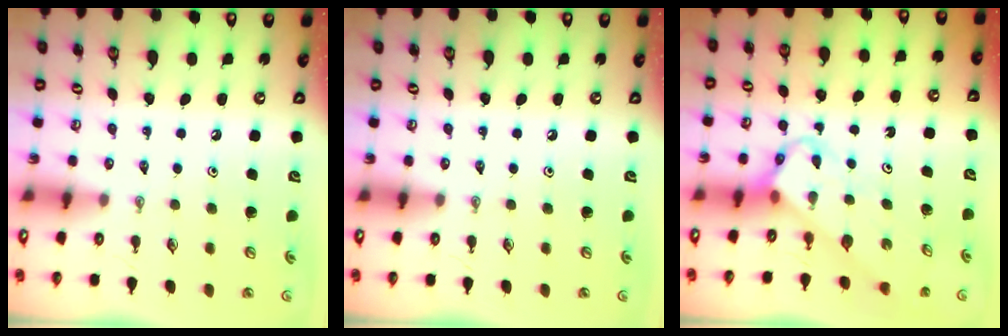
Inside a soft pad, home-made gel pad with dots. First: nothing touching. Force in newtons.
{"total": 0.0}
{"total": 3.7, "press": 3.7, "slide": 0.1}